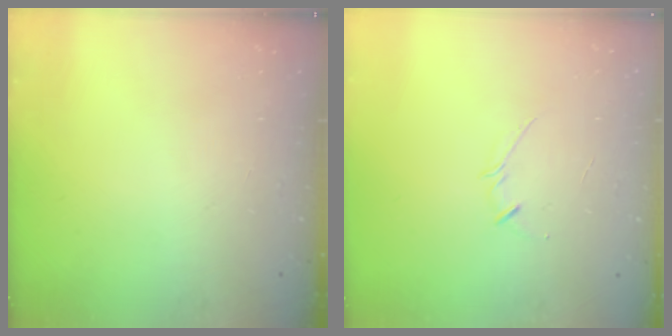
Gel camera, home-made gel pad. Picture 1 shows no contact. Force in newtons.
{"total": 2.5, "press": 2.4, "slide": 0.5}